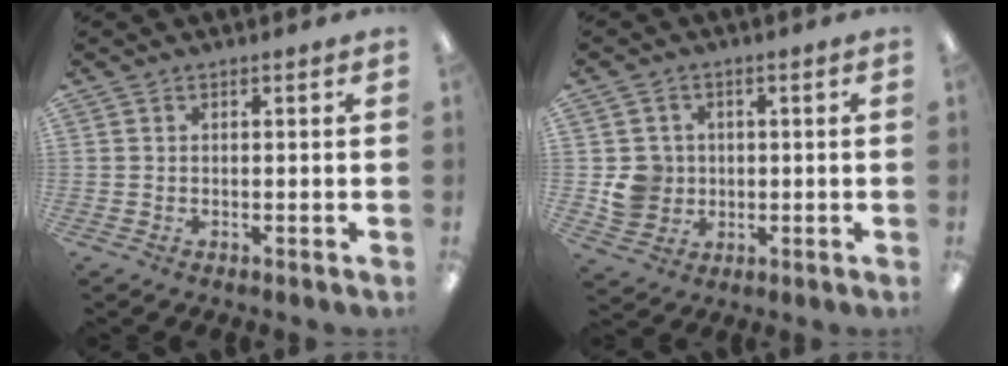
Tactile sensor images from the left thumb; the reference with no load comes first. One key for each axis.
{"total": 6.6, "fx": -0.1, "fy": 6.4, "fz": 1.6, "tx": -0.024, "ty": 0.008, "tz": 0.002}